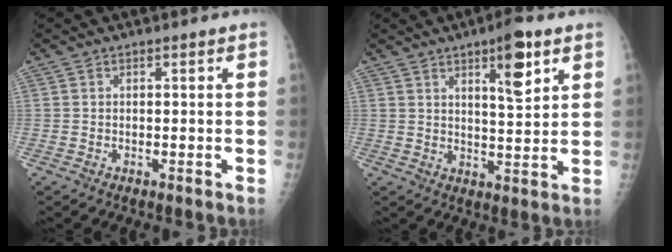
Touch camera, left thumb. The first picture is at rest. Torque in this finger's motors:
{"motor_torque": [0.18, 0.29, -0.06, -0.16, 0.07]}